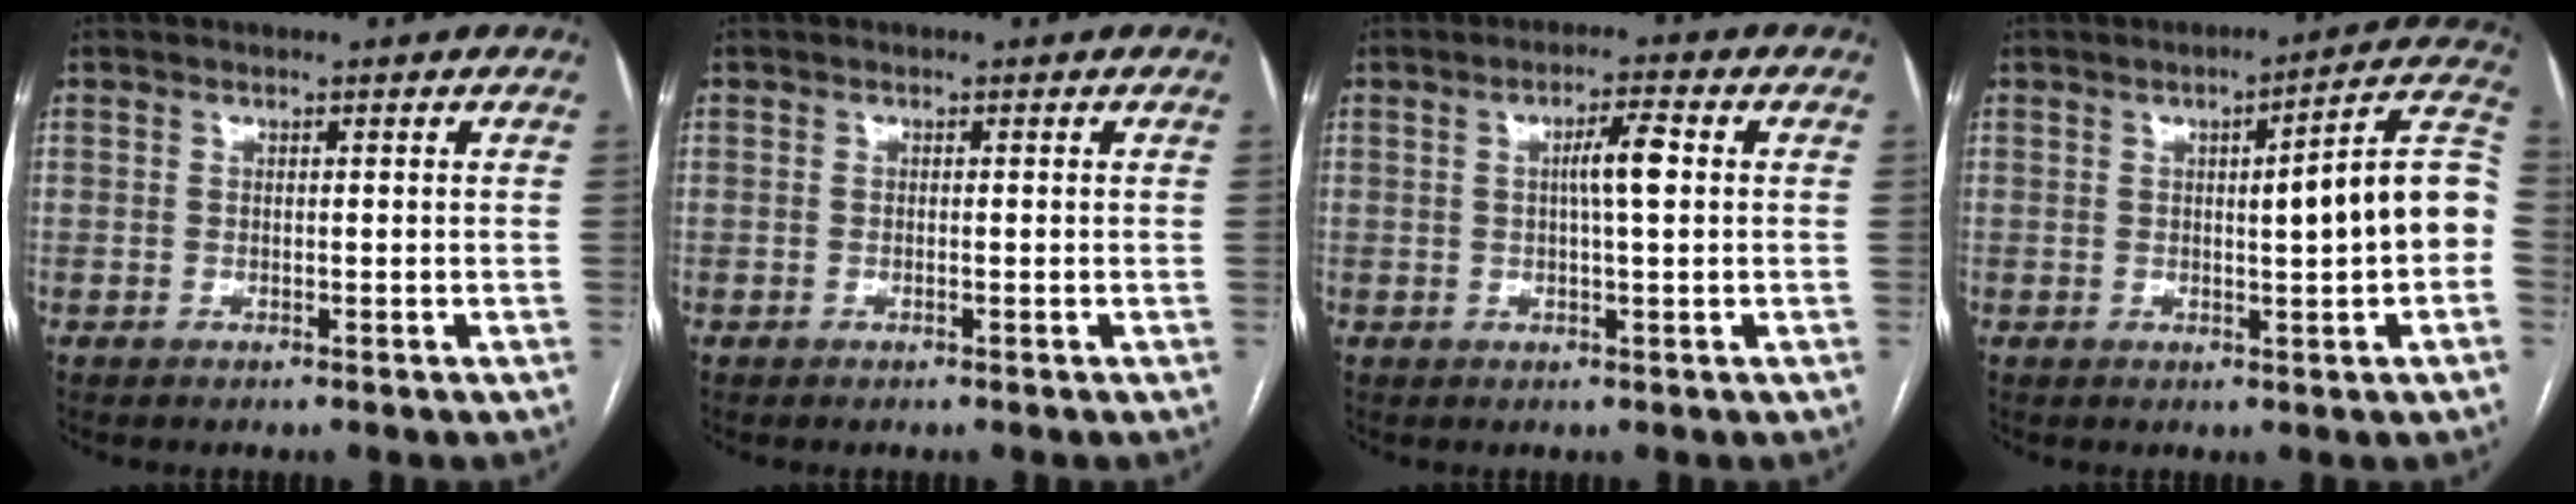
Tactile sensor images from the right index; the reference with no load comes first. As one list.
[{"total": 0.0}, {"total": 4.4, "force": [0.6, 0.3, 4.4], "torque": [-0.075, 0.006, 0.008]}, {"total": 11.6, "force": [-0.2, 0.7, 11.6], "torque": [-0.143, 0.027, -0.007]}]